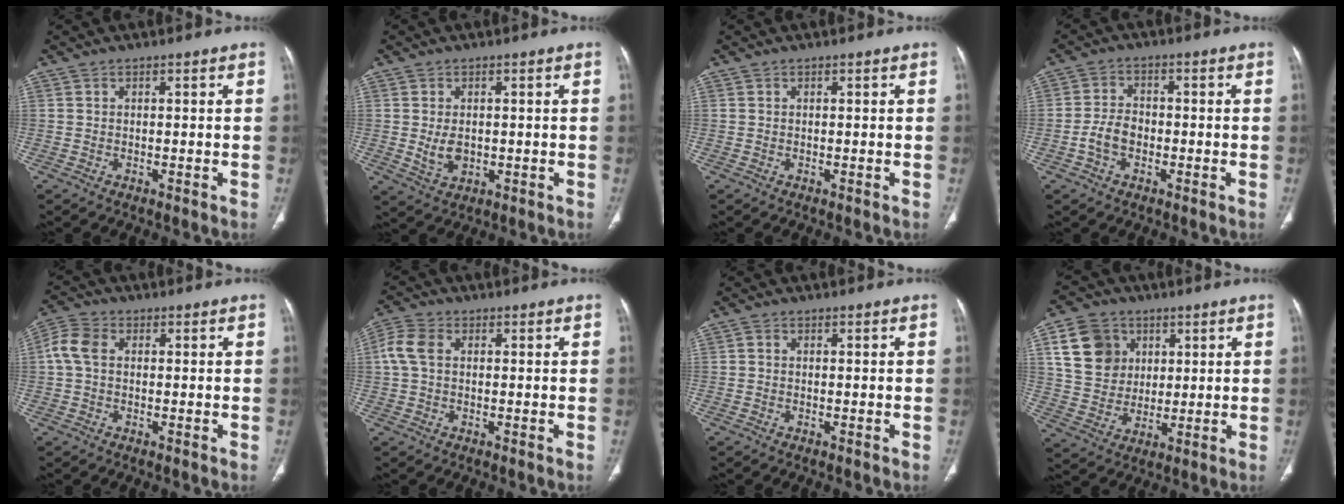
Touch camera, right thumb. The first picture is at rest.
{"total": 4.3, "force": [-0.1, 3.0, 3.1], "torque": [-0.048, -0.007, 0.007]}
{"total": 0.0}
{"total": 4.9, "force": [-1.6, 3.4, 3.2], "torque": [-0.058, 0.018, -0.033]}
{"total": 5.4, "force": [0.7, 3.8, 3.8], "torque": [-0.090, 0.017, 0.009]}
{"total": 5.4, "force": [0.9, 3.7, 3.8], "torque": [-0.099, 0.017, 0.014]}
{"total": 0.6, "force": [-0.1, 0.5, 0.4], "torque": [-0.006, 0.000, -0.007]}
{"total": 12.5, "force": [4.4, 10.4, 5.3], "torque": [-0.074, -0.005, 0.088]}